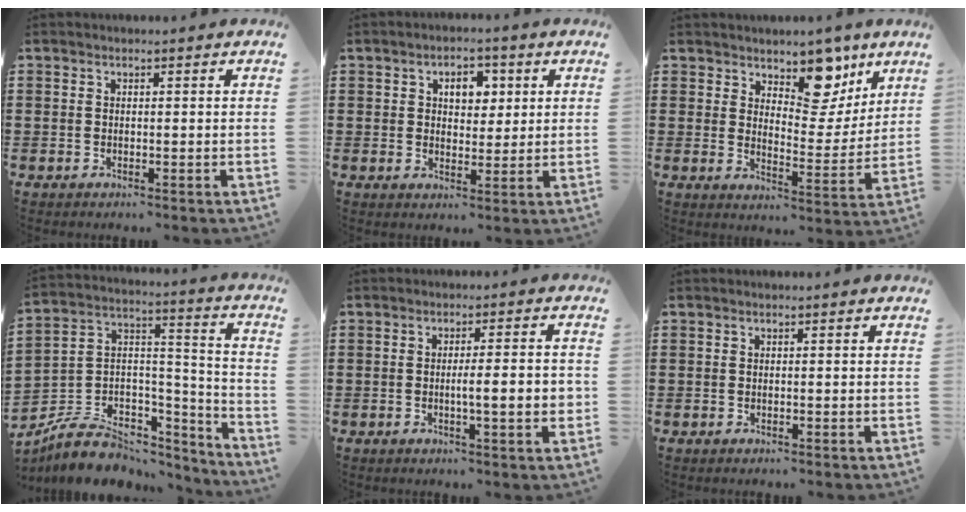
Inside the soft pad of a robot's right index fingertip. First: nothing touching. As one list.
[{"total": 4.4, "force": [1.4, 3.0, 2.9], "torque": [-0.044, 0.006, 0.016]}, {"total": 10.2, "force": [7.5, 4.9, 5.0], "torque": [-0.080, -0.035, 0.131]}, {"total": 8.0, "force": [-4.9, 5.5, 3.0], "torque": [-0.068, 0.009, -0.085]}, {"total": 5.0, "force": [-0.7, 0.3, 4.9], "torque": [-0.084, -0.005, -0.016]}, {"total": 0.0}]